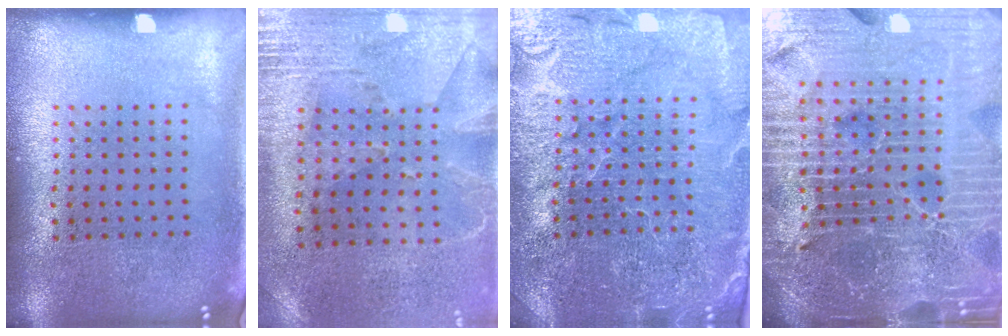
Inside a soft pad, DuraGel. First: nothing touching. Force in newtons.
{"total": 2.7, "press": 2.3, "slide": 1.5}
{"total": 4.2, "press": 3.9, "slide": 1.3}
{"total": 7.3, "press": 6.3, "slide": 3.7}